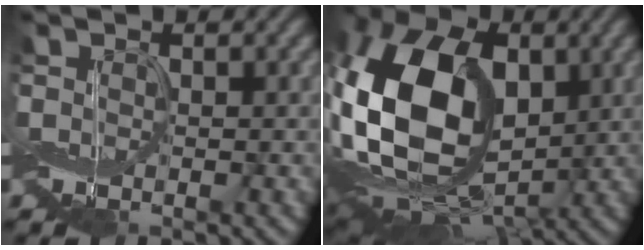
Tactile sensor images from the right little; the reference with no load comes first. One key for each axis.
{"total": 16.7, "fx": 0.1, "fy": 11.4, "fz": 12.2, "tx": -0.248, "ty": -0.003, "tz": -0.008}